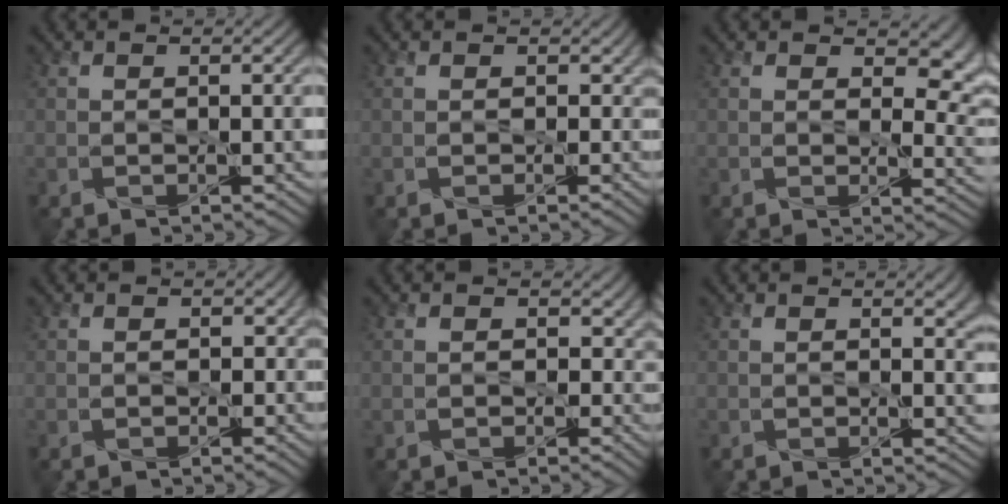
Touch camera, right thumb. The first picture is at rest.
{"total": 1.7, "force": [0.1, 1.6, 0.6], "torque": [-0.016, -0.003, -0.002]}
{"total": 5.8, "force": [2.5, 3.2, 4.1], "torque": [-0.062, -0.009, 0.035]}
{"total": 1.2, "force": [0.0, 1.2, 0.2], "torque": [-0.007, -0.001, -0.005]}
{"total": 4.2, "force": [0.0, 3.4, 2.5], "torque": [-0.039, -0.010, -0.003]}
{"total": 2.0, "force": [1.1, 0.8, 1.4], "torque": [-0.020, -0.003, 0.019]}